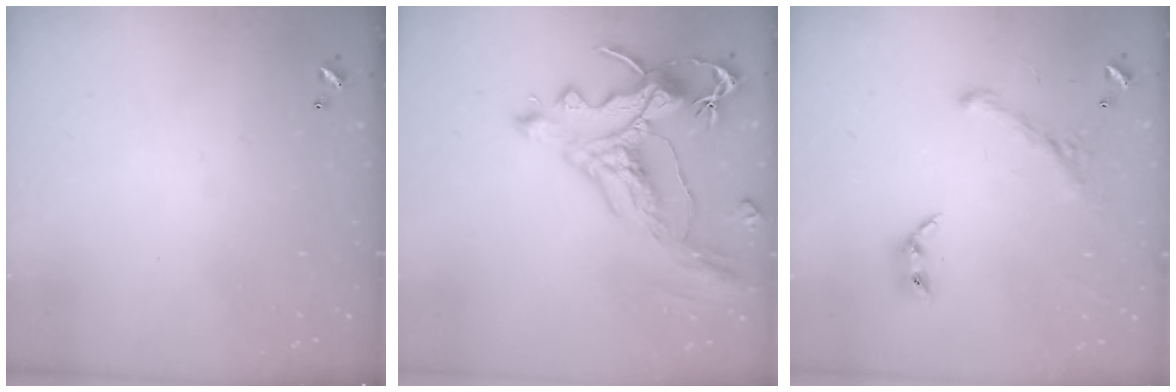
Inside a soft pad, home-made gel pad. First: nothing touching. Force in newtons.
{"total": 3.8, "press": 3.4, "slide": 1.7}
{"total": 1.6, "press": 1.1, "slide": 1.2}